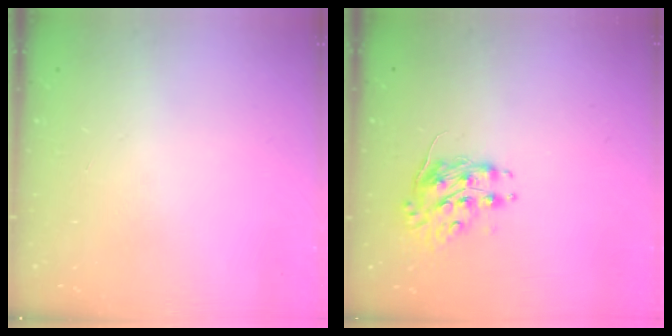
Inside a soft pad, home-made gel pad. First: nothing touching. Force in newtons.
{"total": 8.2, "press": 8.1, "slide": 0.3}